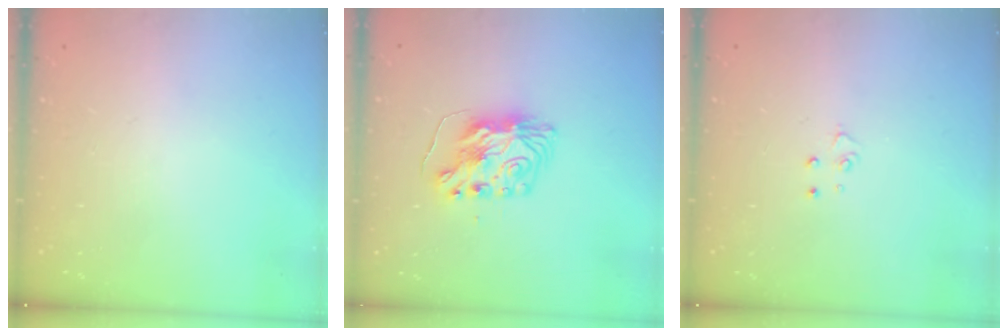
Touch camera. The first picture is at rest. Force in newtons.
{"total": 9.0, "press": 9.0, "slide": 0.6}
{"total": 3.2, "press": 3.2, "slide": 0.3}